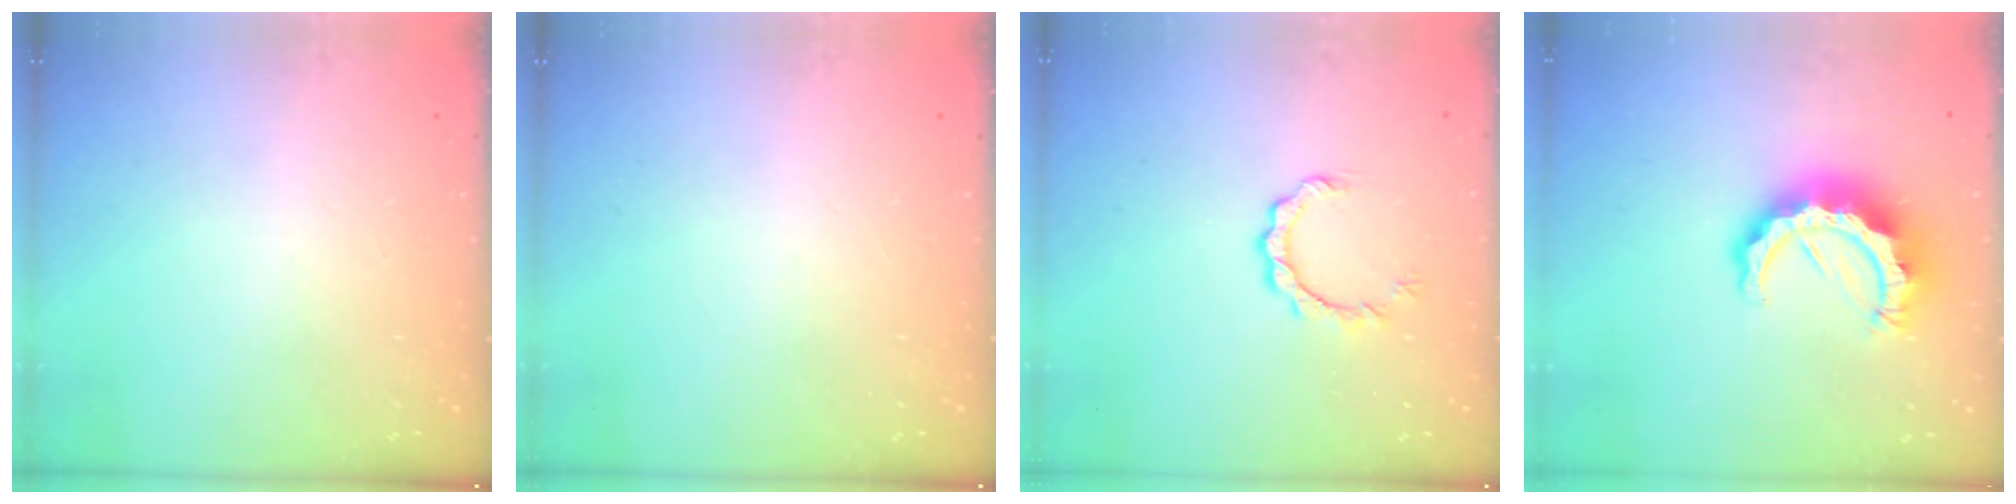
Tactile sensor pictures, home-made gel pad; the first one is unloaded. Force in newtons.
{"total": 0.0}
{"total": 4.0, "press": 3.9, "slide": 0.3}
{"total": 12.7, "press": 12.6, "slide": 1.1}